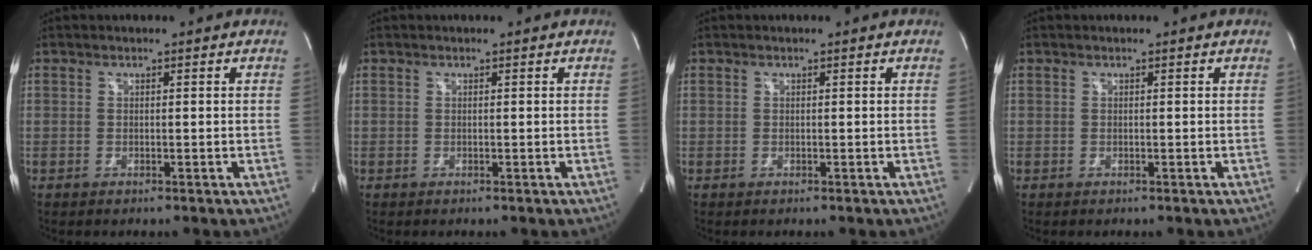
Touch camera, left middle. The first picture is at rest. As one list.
[{"total": 0.0}, {"total": 0.0}, {"total": 0.0}]